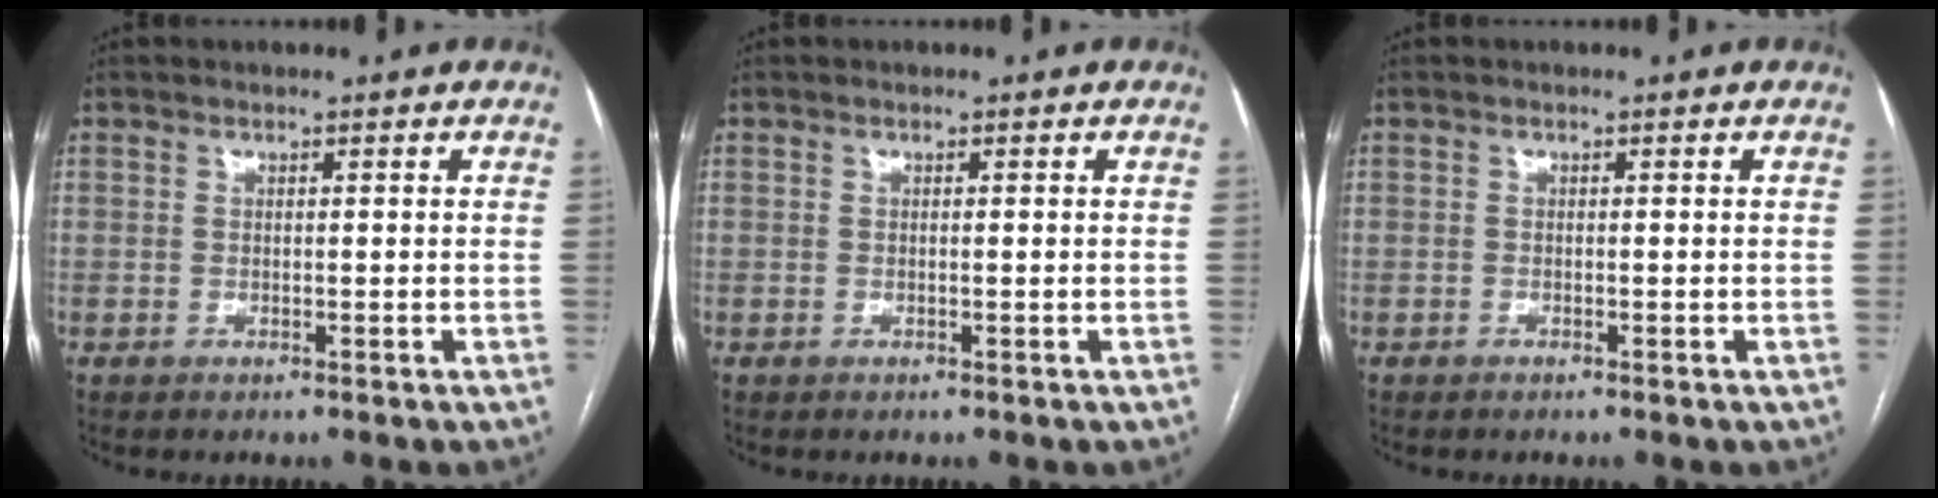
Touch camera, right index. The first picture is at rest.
{"total": 0.0}
{"total": 0.0}